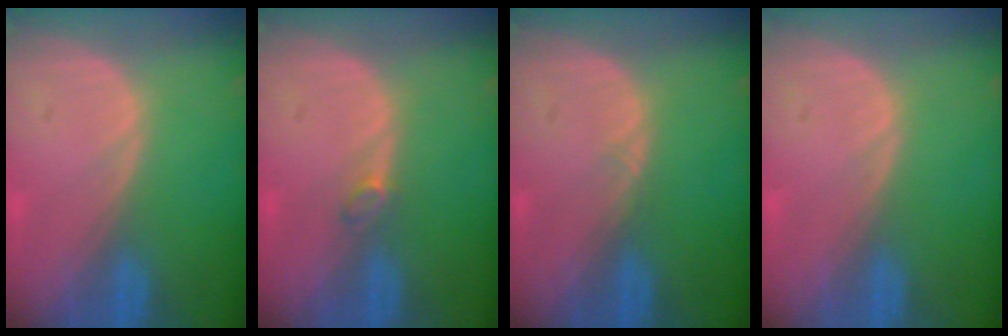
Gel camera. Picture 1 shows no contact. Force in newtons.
{"total": 1.2, "press": 1.2, "slide": 0.4}
{"total": 0.5, "press": 0.5, "slide": 0.1}
{"total": 0.5, "press": 0.0, "slide": 0.5}